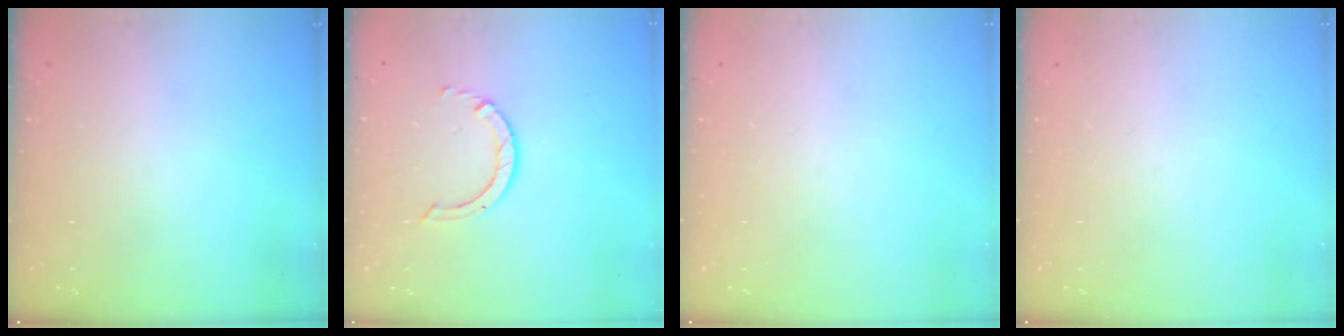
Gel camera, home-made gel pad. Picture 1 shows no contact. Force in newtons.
{"total": 3.5, "press": 3.5, "slide": 0.6}
{"total": 0.0}
{"total": 0.0}